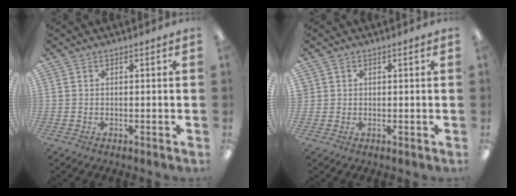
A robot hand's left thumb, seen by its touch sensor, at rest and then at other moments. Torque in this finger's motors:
{"motor_torque": [-0.12, 0.04, 0.18, -0.17, -0.02]}